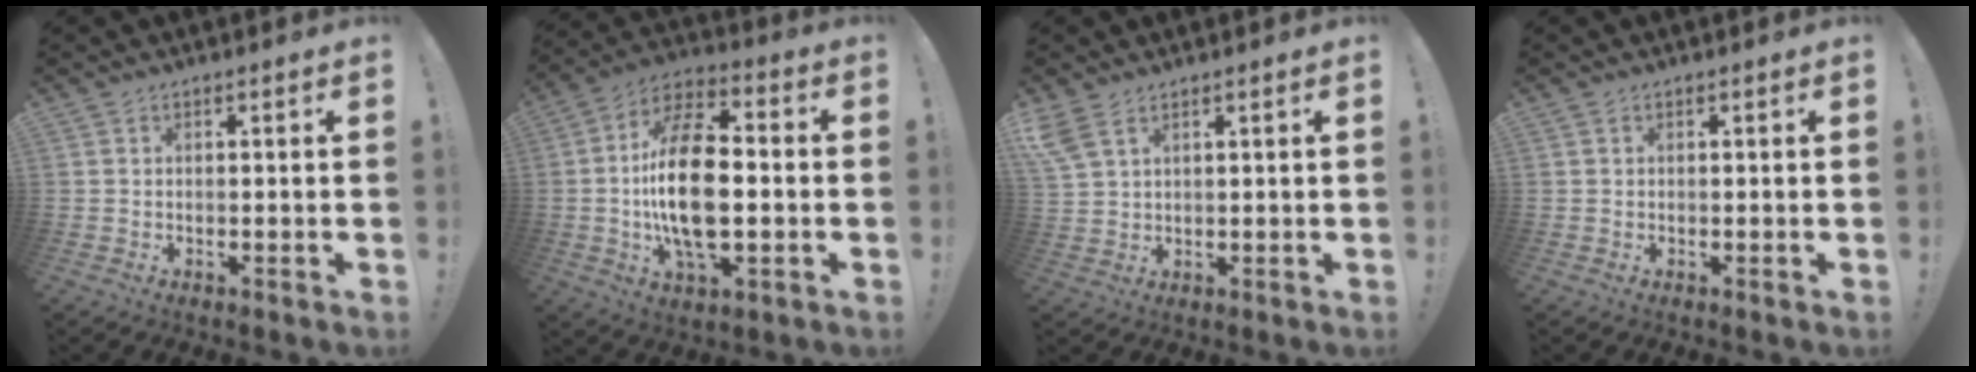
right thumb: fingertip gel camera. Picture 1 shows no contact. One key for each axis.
{"total": 20.1, "fx": -1.1, "fy": 10.4, "fz": 17.2, "tx": -0.310, "ty": -0.002, "tz": -0.022}
{"total": 5.8, "fx": 3.4, "fy": 3.0, "fz": 3.6, "tx": -0.075, "ty": -0.011, "tz": 0.069}
{"total": 0.0}